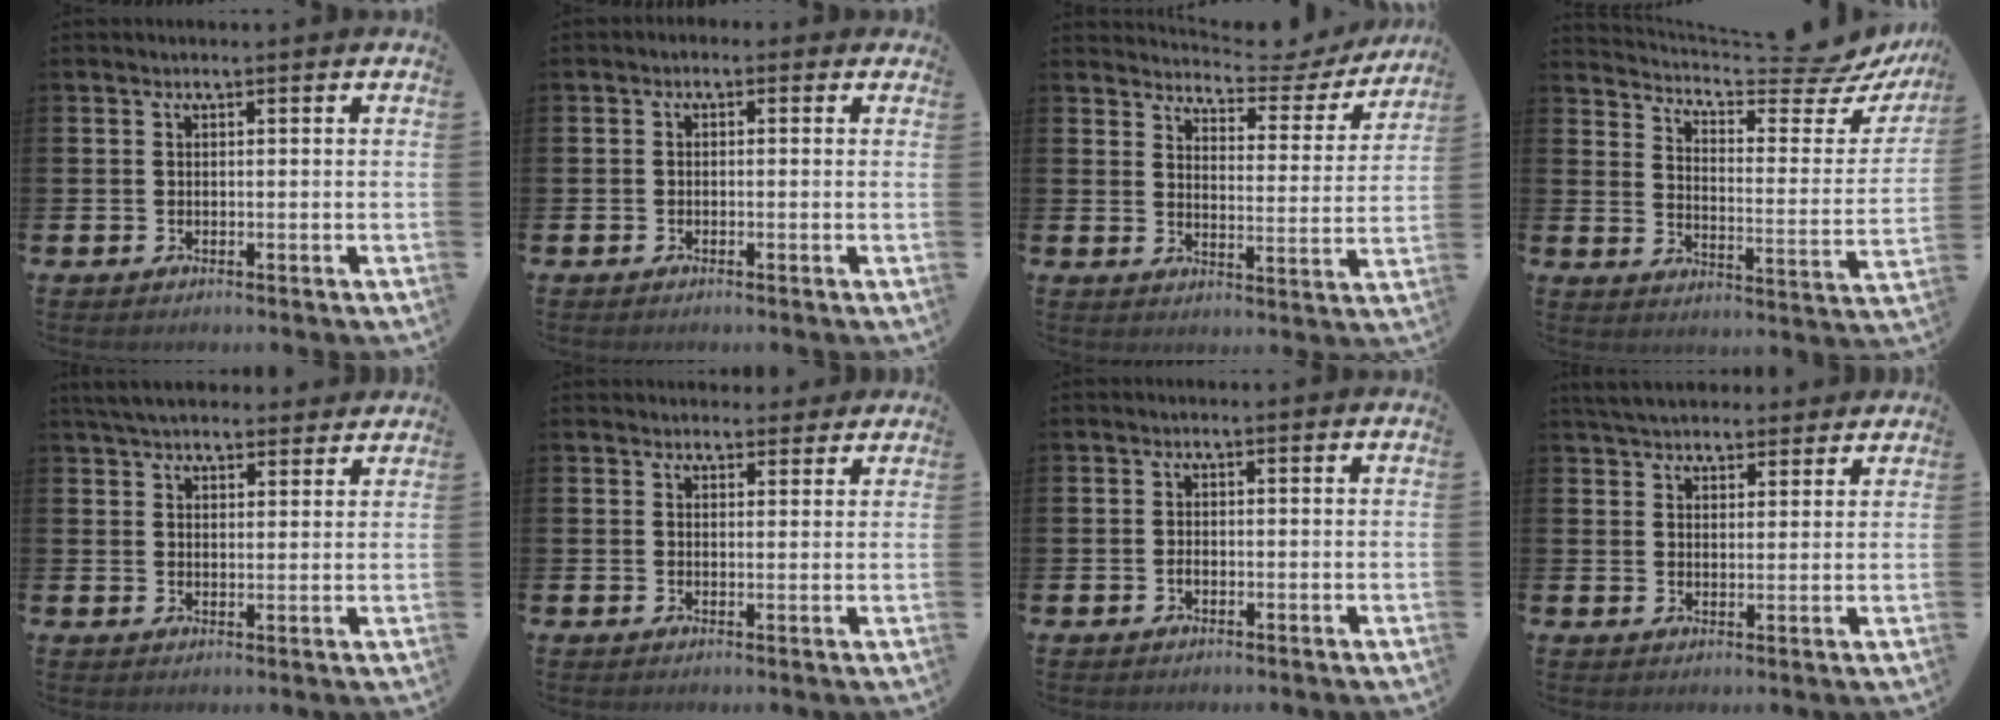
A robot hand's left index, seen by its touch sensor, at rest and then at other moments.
{"total": 0.9, "force": [-0.7, 0.6, 0.2], "torque": [-0.002, 0.002, -0.016]}
{"total": 4.7, "force": [4.5, 1.0, 0.7], "torque": [-0.032, -0.038, 0.074]}
{"total": 7.4, "force": [6.6, 1.1, 3.2], "torque": [-0.070, -0.060, 0.106]}
{"total": 4.9, "force": [4.6, 1.2, 1.1], "torque": [-0.030, -0.015, 0.086]}
{"total": 2.6, "force": [2.5, 0.8, -0.2], "torque": [0.009, -0.013, 0.044]}
{"total": 0.8, "force": [-0.4, 0.4, 0.5], "torque": [-0.013, 0.001, -0.008]}
{"total": 4.9, "force": [4.7, 1.2, 0.6], "torque": [-0.023, -0.018, 0.087]}